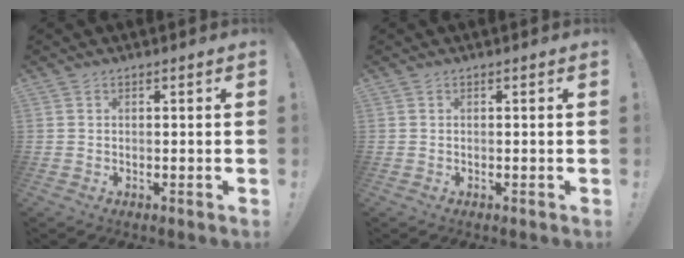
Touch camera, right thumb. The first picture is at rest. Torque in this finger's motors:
{"motor_torque": [0.00, 0.00, 0.00, 0.00, 0.00]}